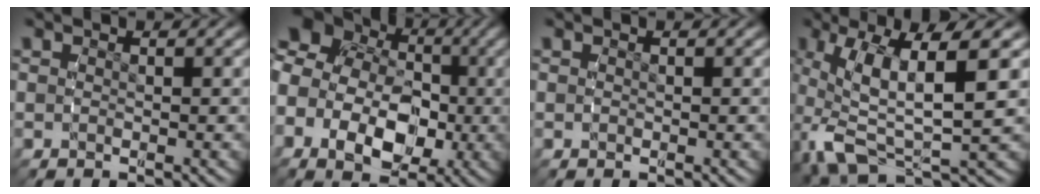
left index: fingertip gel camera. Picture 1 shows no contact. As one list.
[{"total": 12.3, "force": [0.0, 10.2, 6.8], "torque": [-0.131, -0.014, -0.012]}, {"total": 0.0}, {"total": 9.0, "force": [-1.5, 4.2, 7.8], "torque": [-0.152, -0.028, 0.001]}]